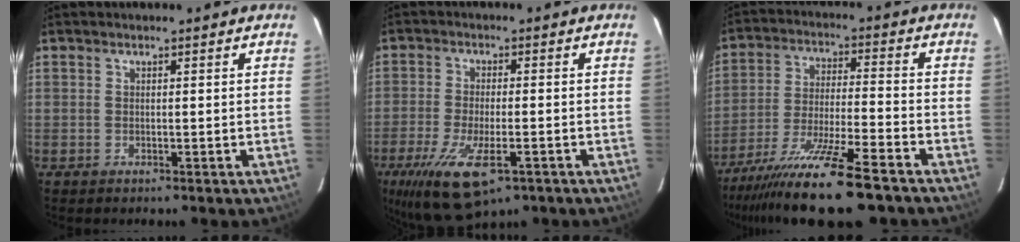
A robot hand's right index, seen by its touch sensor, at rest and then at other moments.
{"total": 11.3, "force": [-6.1, 3.6, 8.9], "torque": [-0.165, -0.025, -0.096]}
{"total": 15.0, "force": [-11.5, 0.1, 9.5], "torque": [-0.183, -0.040, -0.198]}